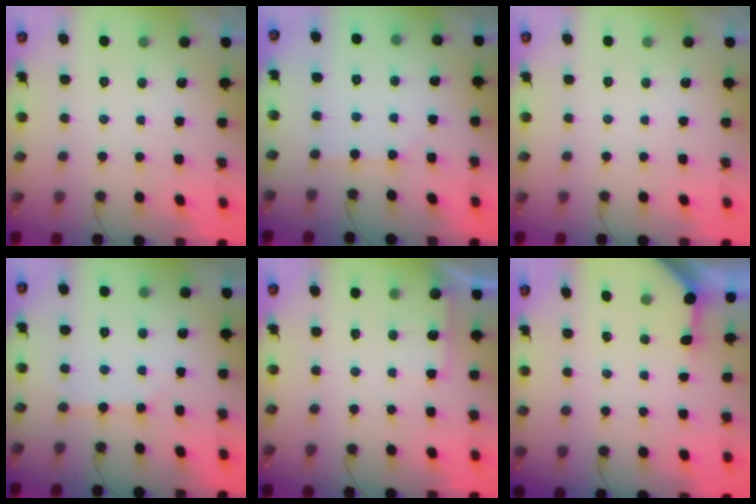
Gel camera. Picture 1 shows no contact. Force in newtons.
{"total": 2.2, "press": 2.2, "slide": 0.4}
{"total": 0.0}
{"total": 2.1, "press": 2.0, "slide": 0.3}
{"total": 4.1, "press": 4.1, "slide": 0.5}
{"total": 3.2, "press": 3.1, "slide": 0.3}